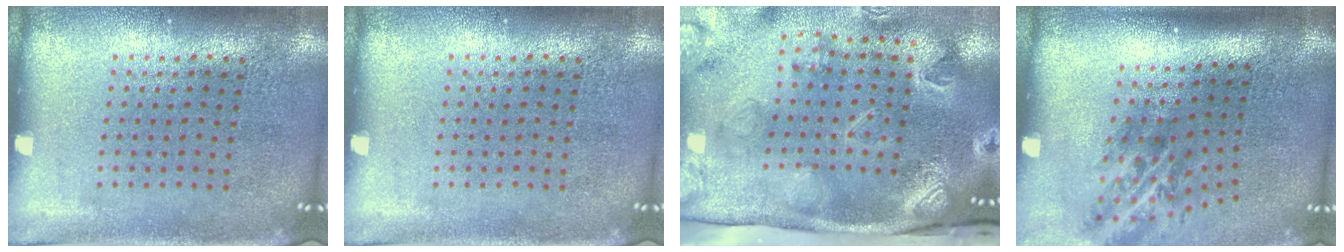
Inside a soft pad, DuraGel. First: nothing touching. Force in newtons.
{"total": 0.0}
{"total": 3.4, "press": 3.0, "slide": 1.6}
{"total": 2.1, "press": 1.4, "slide": 1.6}